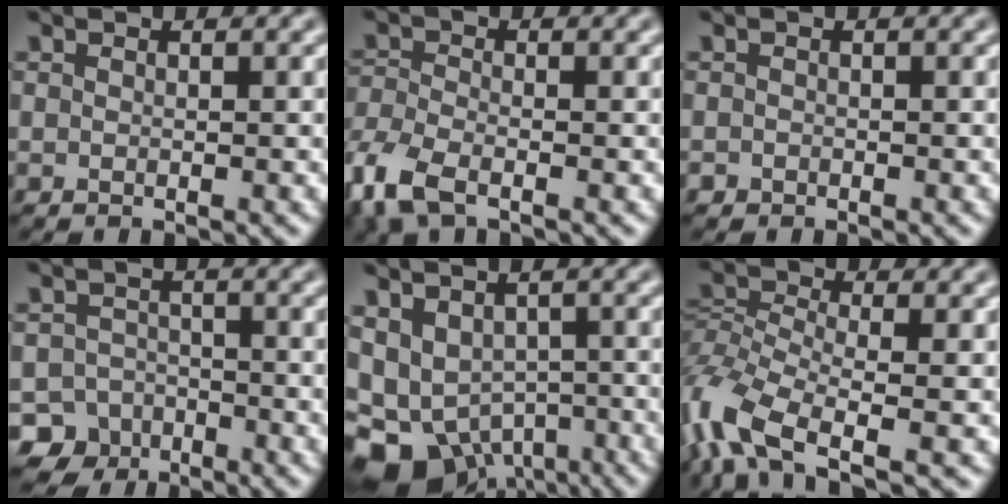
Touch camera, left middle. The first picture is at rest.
{"total": 4.7, "force": [-2.9, 2.2, 2.9], "torque": [-0.074, -0.011, -0.072]}
{"total": 0.5, "force": [-0.4, 0.4, 0.0], "torque": [0.003, -0.005, -0.007]}
{"total": 5.7, "force": [-3.8, 4.1, 0.4], "torque": [0.020, -0.007, -0.066]}
{"total": 10.2, "force": [-4.8, 7.2, 5.4], "torque": [-0.094, -0.024, -0.058]}
{"total": 8.0, "force": [-4.4, 3.7, 5.6], "torque": [-0.122, -0.005, -0.100]}